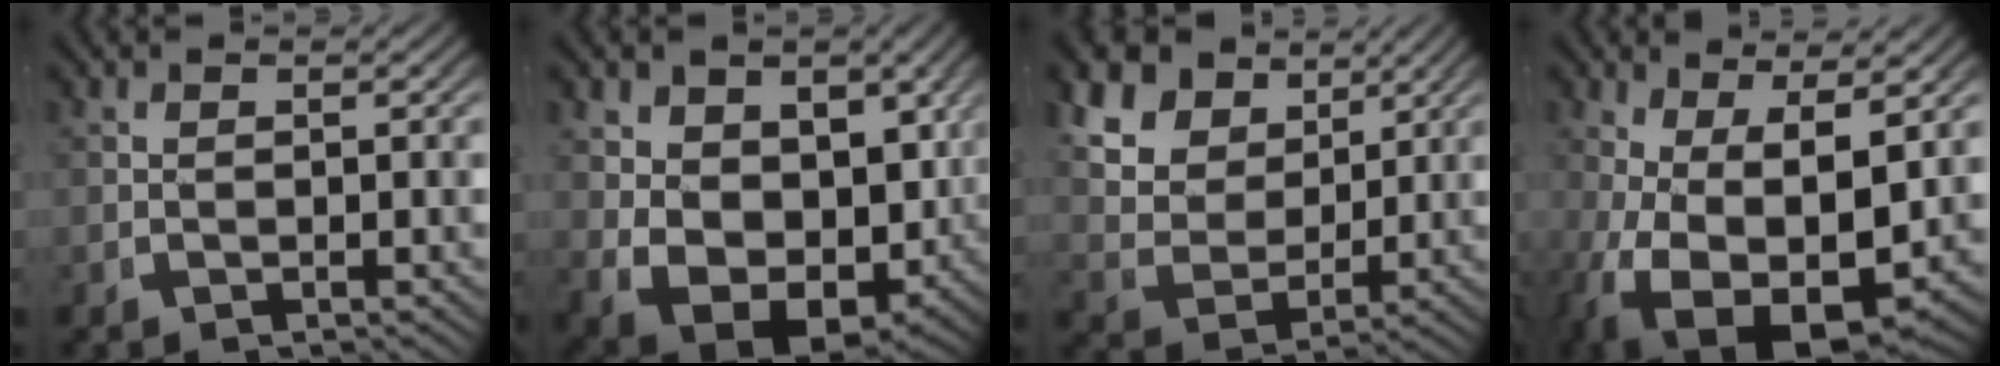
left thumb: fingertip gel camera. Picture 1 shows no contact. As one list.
[{"total": 11.6, "force": [-1.9, 8.3, 7.8], "torque": [-0.191, -0.079, 0.004]}, {"total": 12.0, "force": [3.7, 9.2, 6.7], "torque": [-0.158, -0.013, 0.058]}, {"total": 9.4, "force": [-1.4, 4.9, 7.9], "torque": [-0.166, -0.047, 0.007]}]